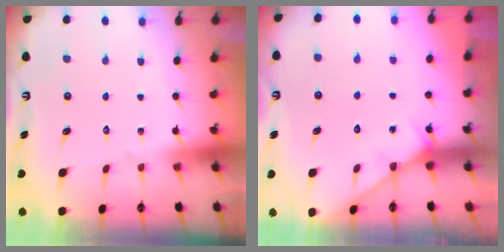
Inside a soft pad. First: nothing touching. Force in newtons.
{"total": 4.6, "press": 4.6, "slide": 0.5}